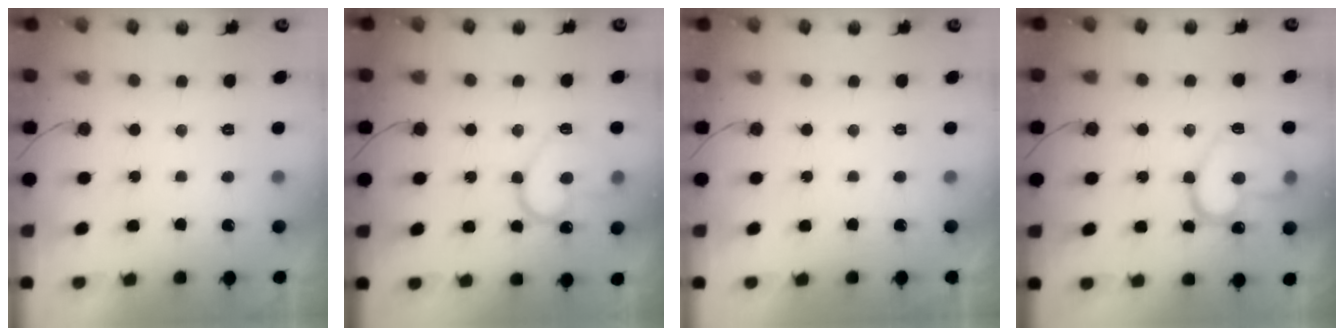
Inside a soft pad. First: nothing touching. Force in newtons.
{"total": 14.5, "press": 14.5, "slide": 1.3}
{"total": 1.8, "press": 1.7, "slide": 0.0}
{"total": 15.9, "press": 15.8, "slide": 0.8}